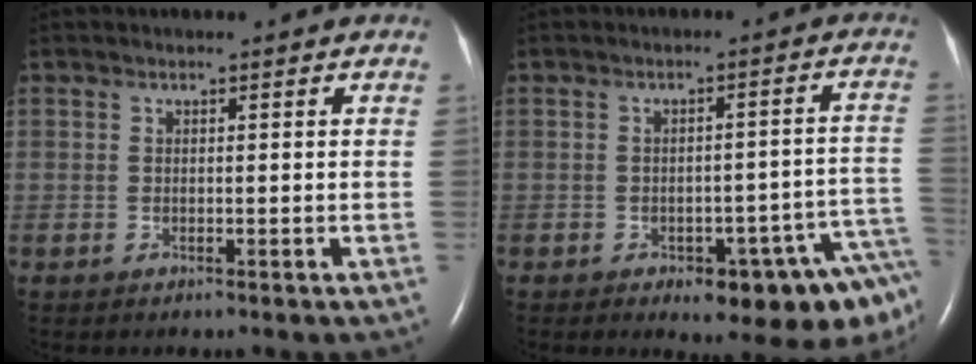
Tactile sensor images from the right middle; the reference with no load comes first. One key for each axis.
{"total": 12.7, "fx": -7.4, "fy": 3.0, "fz": 9.9, "tx": -0.050, "ty": 0.037, "tz": -0.087}